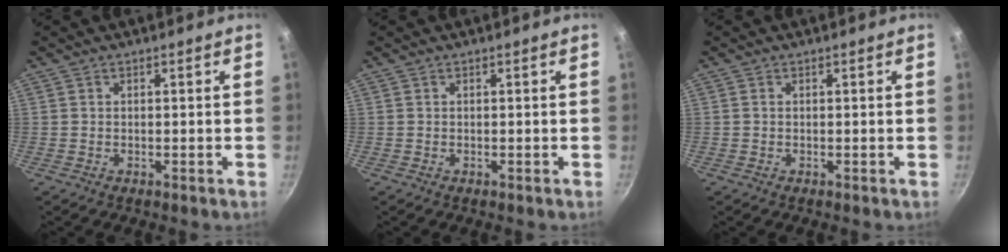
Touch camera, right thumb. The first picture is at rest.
{"total": 0.0}
{"total": 0.0}